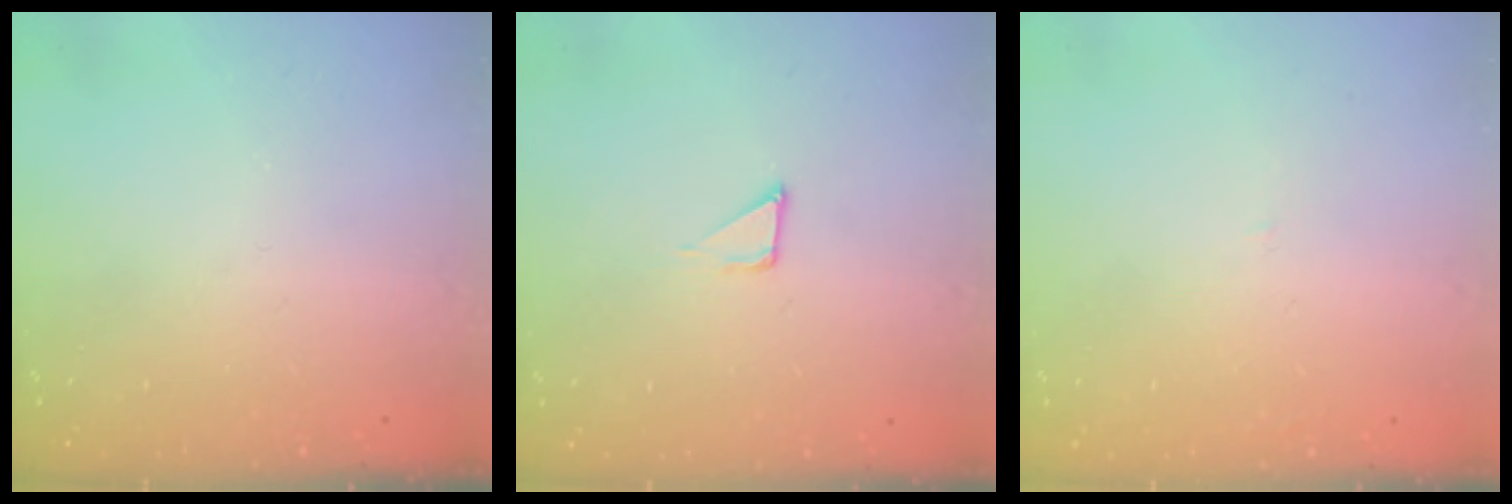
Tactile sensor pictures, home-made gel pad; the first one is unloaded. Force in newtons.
{"total": 2.3, "press": 2.3, "slide": 0.1}
{"total": 0.9, "press": 0.9, "slide": 0.1}